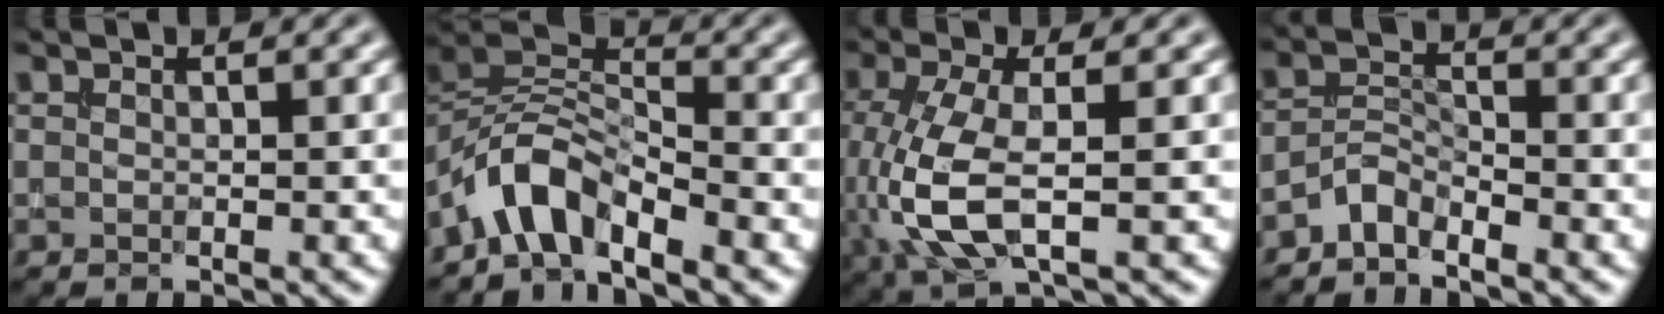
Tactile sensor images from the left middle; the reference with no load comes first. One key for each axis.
{"total": 4.9, "fx": -3.9, "fy": 1.7, "fz": 2.5, "tx": -0.040, "ty": 0.011, "tz": -0.084}
{"total": 6.6, "fx": -0.9, "fy": 2.6, "fz": 6.0, "tx": -0.151, "ty": -0.006, "tz": -0.017}
{"total": 2.3, "fx": -2.1, "fy": 0.6, "fz": 0.7, "tx": -0.016, "ty": 0.012, "tz": -0.050}